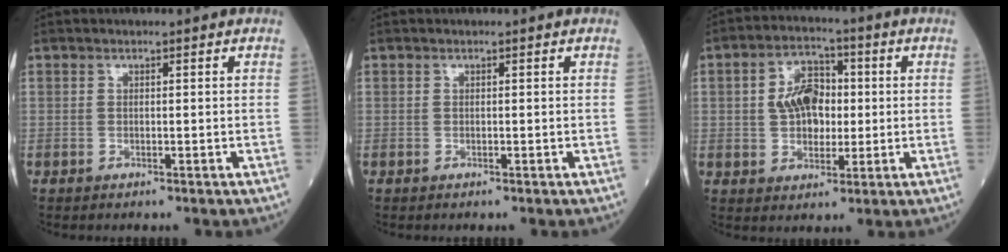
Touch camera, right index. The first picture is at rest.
{"total": 0.0}
{"total": 7.8, "force": [0.5, 5.3, 5.7], "torque": [-0.104, 0.019, 0.010]}